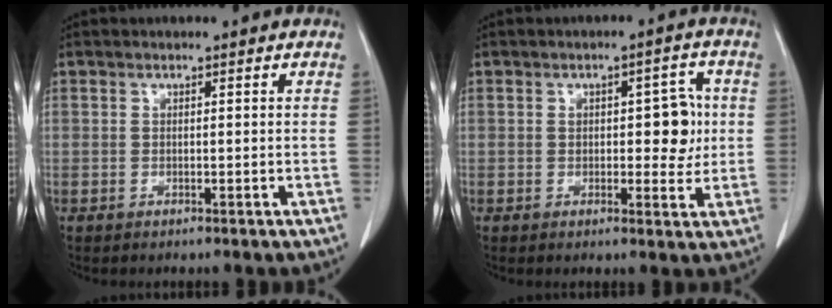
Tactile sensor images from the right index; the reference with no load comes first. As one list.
[{"total": 5.4, "force": [0.6, 2.6, 4.7], "torque": [-0.051, 0.008, 0.010]}]